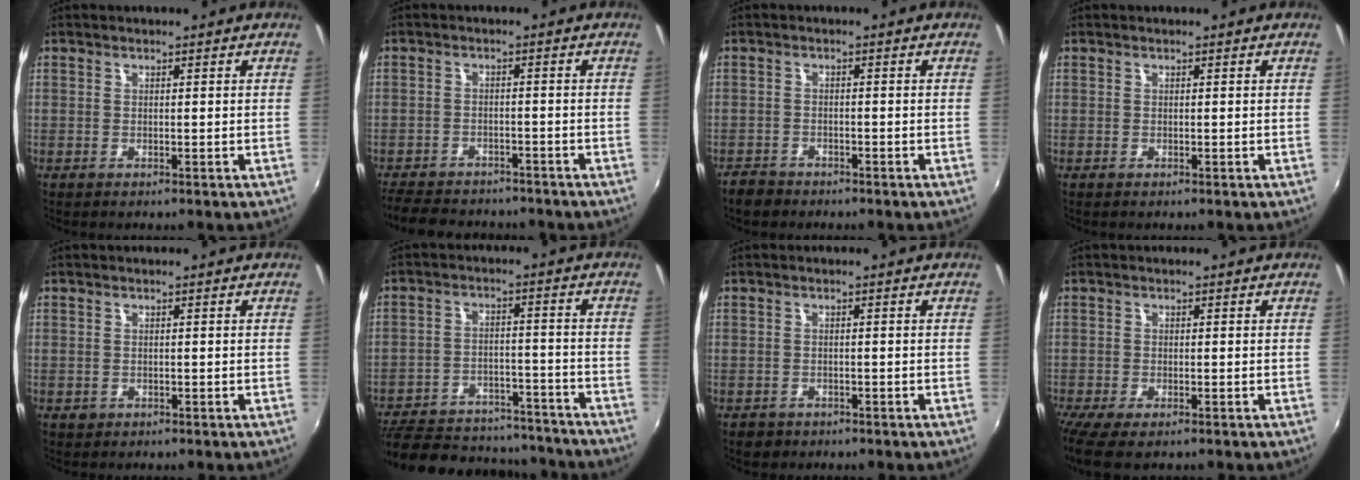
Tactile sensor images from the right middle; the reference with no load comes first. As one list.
[{"total": 13.1, "force": [-11.1, 5.3, 4.4], "torque": [-0.117, 0.013, -0.160]}, {"total": 3.3, "force": [-2.8, 1.5, 0.7], "torque": [-0.028, -0.003, -0.054]}, {"total": 0.0}, {"total": 0.9, "force": [-0.3, 0.8, 0.2], "torque": [-0.003, -0.004, -0.004]}, {"total": 25.8, "force": [-21.9, 9.2, 10.1], "torque": [-0.214, 0.003, -0.286]}, {"total": 2.2, "force": [-1.4, 1.5, 0.6], "torque": [-0.017, -0.003, -0.020]}, {"total": 4.6, "force": [-3.3, 1.1, 3.0], "torque": [-0.068, -0.022, -0.057]}]